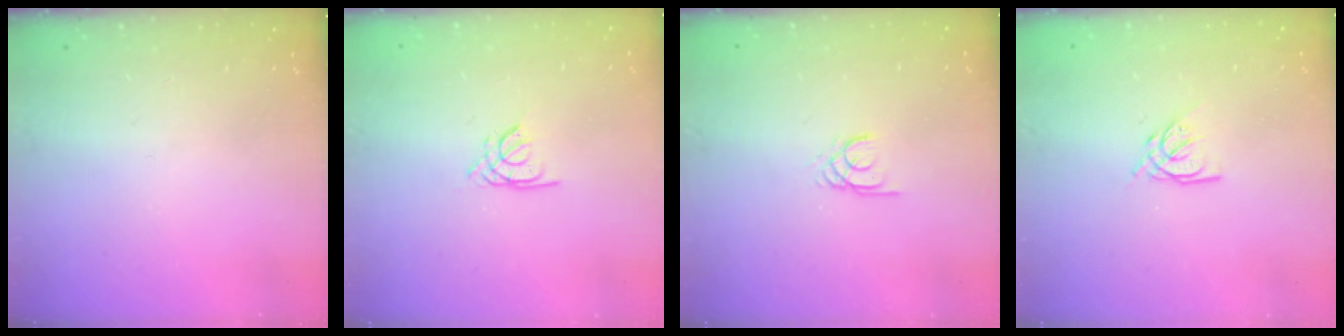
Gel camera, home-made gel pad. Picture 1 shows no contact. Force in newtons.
{"total": 1.4, "press": 1.4, "slide": 0.3}
{"total": 1.7, "press": 1.7, "slide": 0.2}
{"total": 5.5, "press": 5.5, "slide": 0.5}